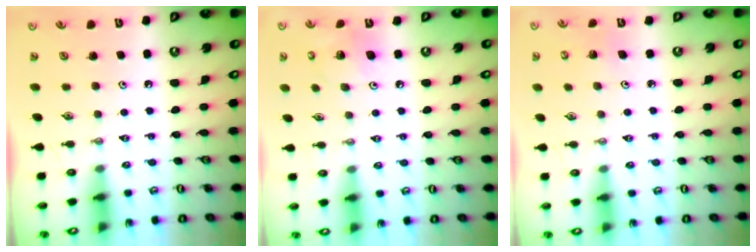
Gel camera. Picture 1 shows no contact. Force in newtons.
{"total": 9.1, "press": 8.7, "slide": 2.6}
{"total": 2.8, "press": 2.7, "slide": 1.0}